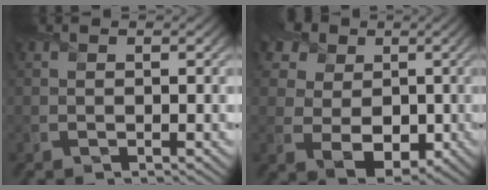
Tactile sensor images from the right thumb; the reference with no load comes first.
{"total": 10.6, "force": [2.5, 8.7, 5.4], "torque": [-0.132, 0.008, 0.032]}